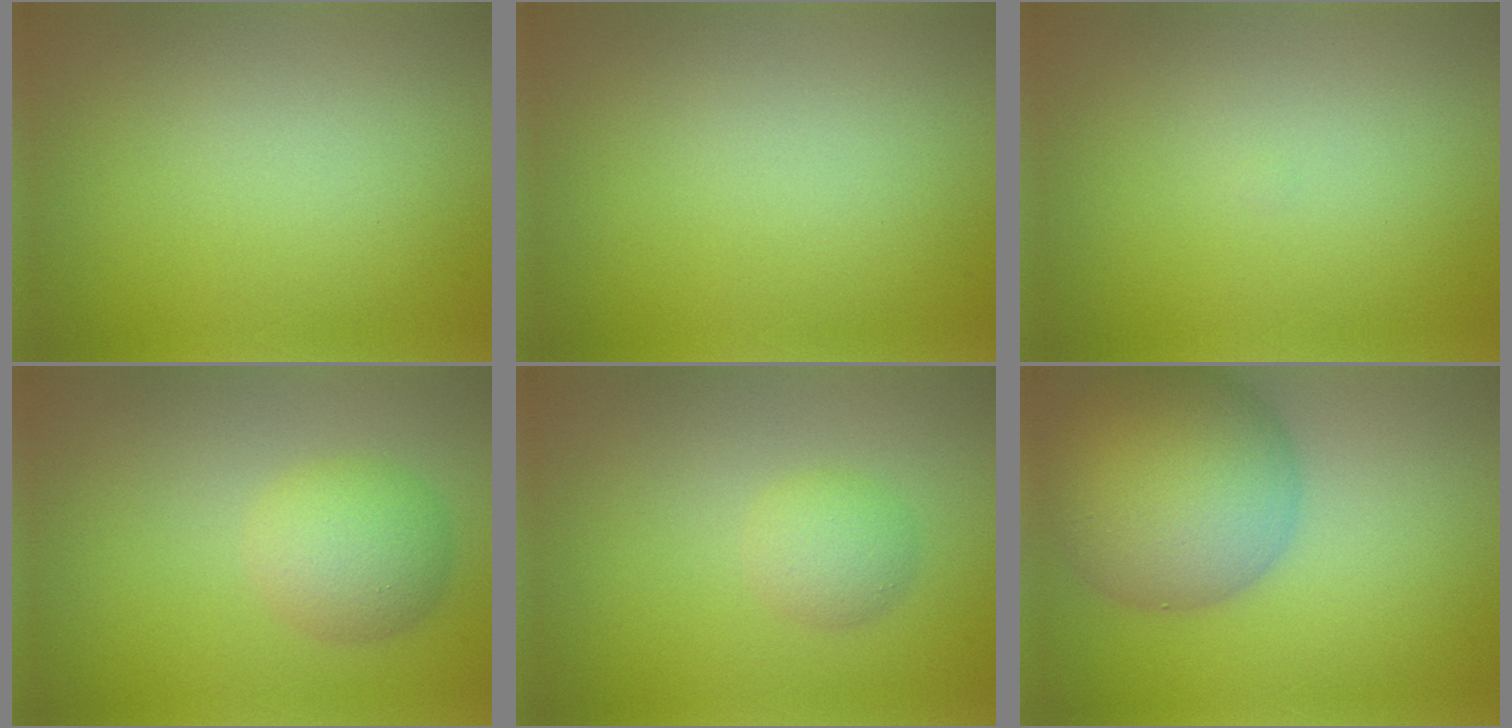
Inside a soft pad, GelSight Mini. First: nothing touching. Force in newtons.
{"total": 0.0}
{"total": 0.0}
{"total": 3.5, "press": 3.4, "slide": 0.2}
{"total": 1.9, "press": 1.9, "slide": 0.0}
{"total": 10.0, "press": 10.0, "slide": 0.5}